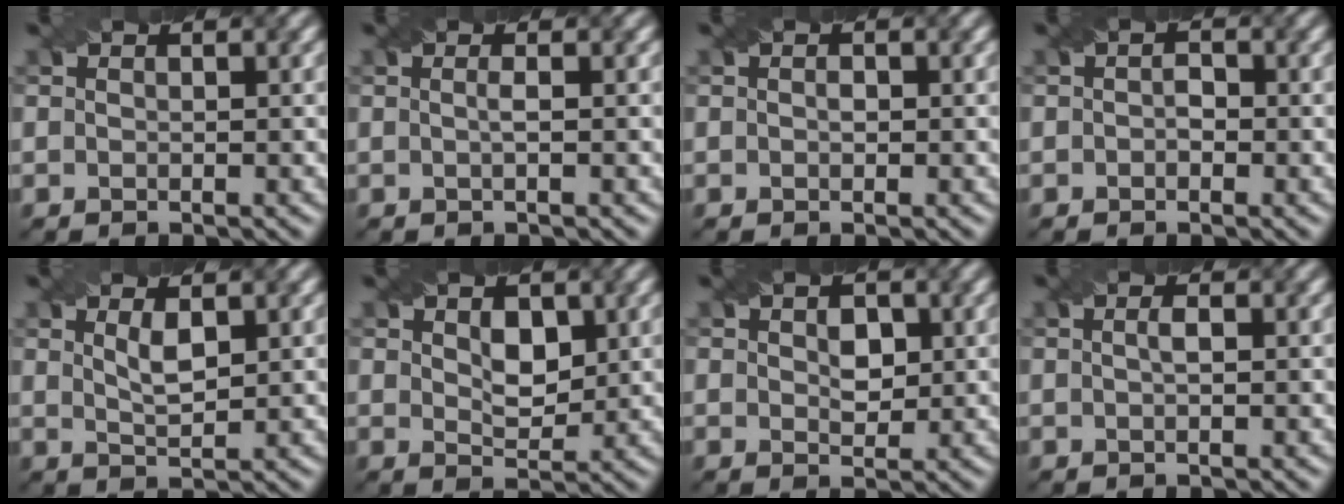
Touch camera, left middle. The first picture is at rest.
{"total": 1.0, "force": [0.0, 0.2, 0.9], "torque": [-0.016, -0.002, -0.004]}
{"total": 0.7, "force": [0.0, 0.4, 0.5], "torque": [-0.010, 0.000, 0.000]}
{"total": 1.2, "force": [-0.2, 0.8, 0.8], "torque": [-0.016, 0.000, -0.005]}
{"total": 2.0, "force": [0.9, 0.6, 1.7], "torque": [-0.033, -0.003, 0.020]}
{"total": 2.9, "force": [1.0, 1.8, 2.1], "torque": [-0.038, -0.004, 0.021]}
{"total": 2.1, "force": [0.5, 1.4, 1.5], "torque": [-0.024, -0.004, 0.012]}
{"total": 0.9, "force": [0.1, 0.2, 0.9], "torque": [-0.019, 0.003, 0.002]}